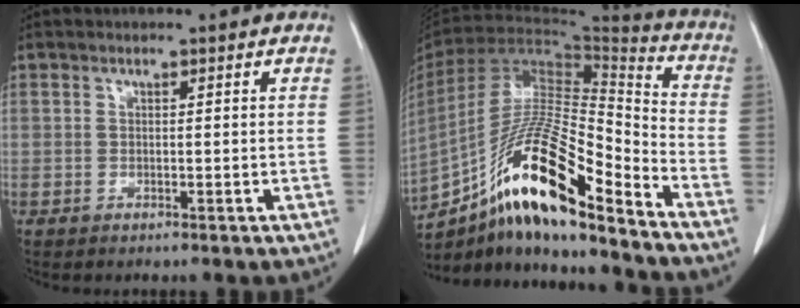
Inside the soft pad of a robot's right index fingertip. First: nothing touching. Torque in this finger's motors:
{"motor_torque": [1.37, -0.77, 0.97, 0.21]}